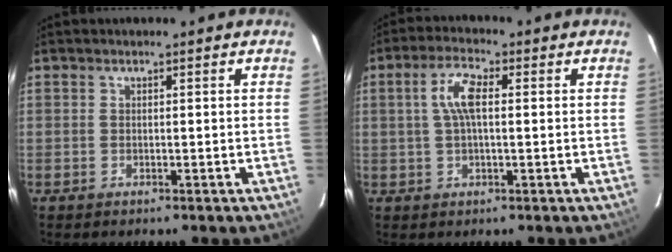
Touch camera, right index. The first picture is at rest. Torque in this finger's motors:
{"motor_torque": [0.68, -0.04, 0.42, 0.13]}